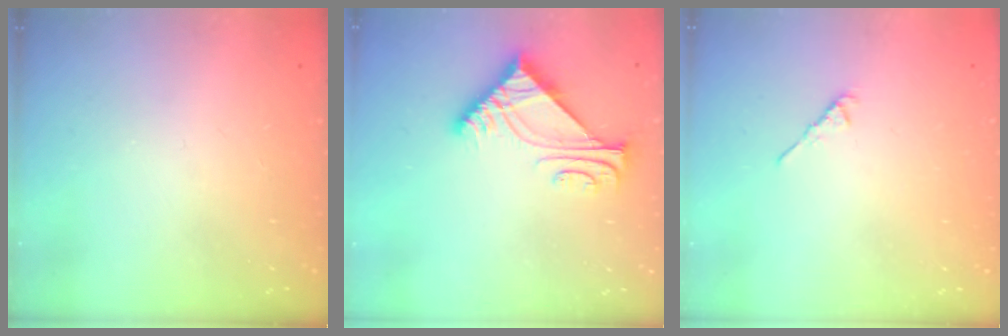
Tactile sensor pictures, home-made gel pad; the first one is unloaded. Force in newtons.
{"total": 7.0, "press": 6.9, "slide": 0.8}
{"total": 3.1, "press": 3.0, "slide": 0.8}